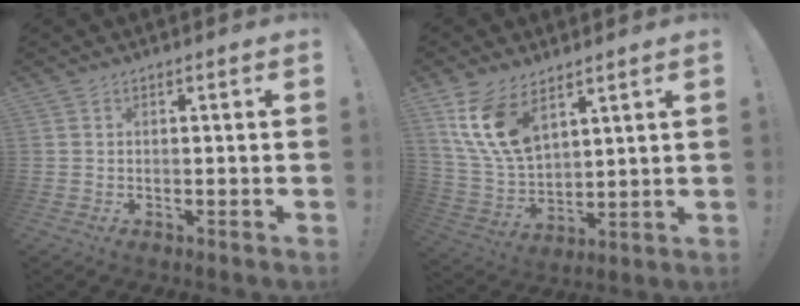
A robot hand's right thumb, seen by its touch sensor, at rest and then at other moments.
{"total": 13.5, "force": [8.2, 6.9, 8.1], "torque": [-0.166, -0.042, 0.157]}